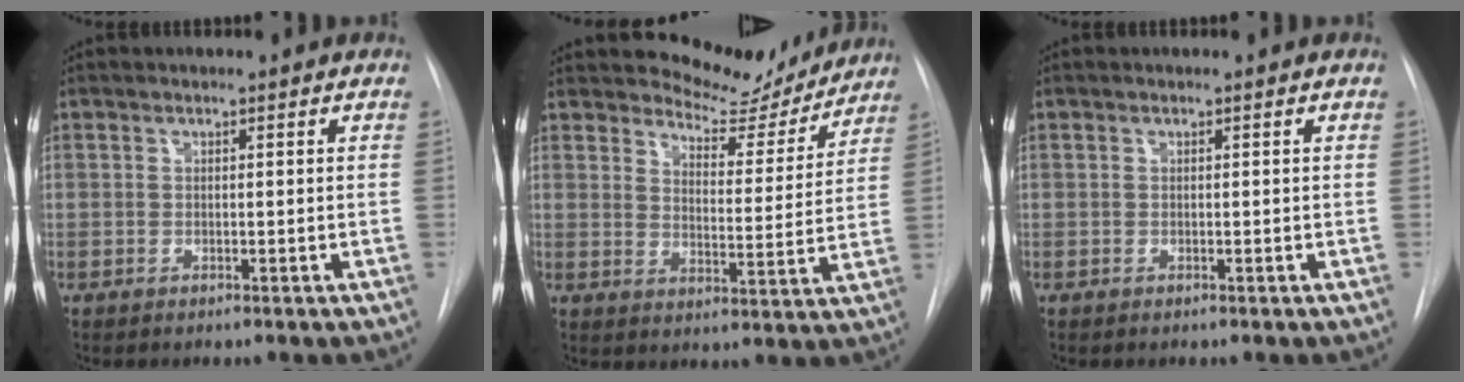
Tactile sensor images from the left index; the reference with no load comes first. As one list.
[{"total": 10.2, "force": [9.9, 2.6, 0.9], "torque": [-0.007, -0.028, 0.133]}, {"total": 0.0}]